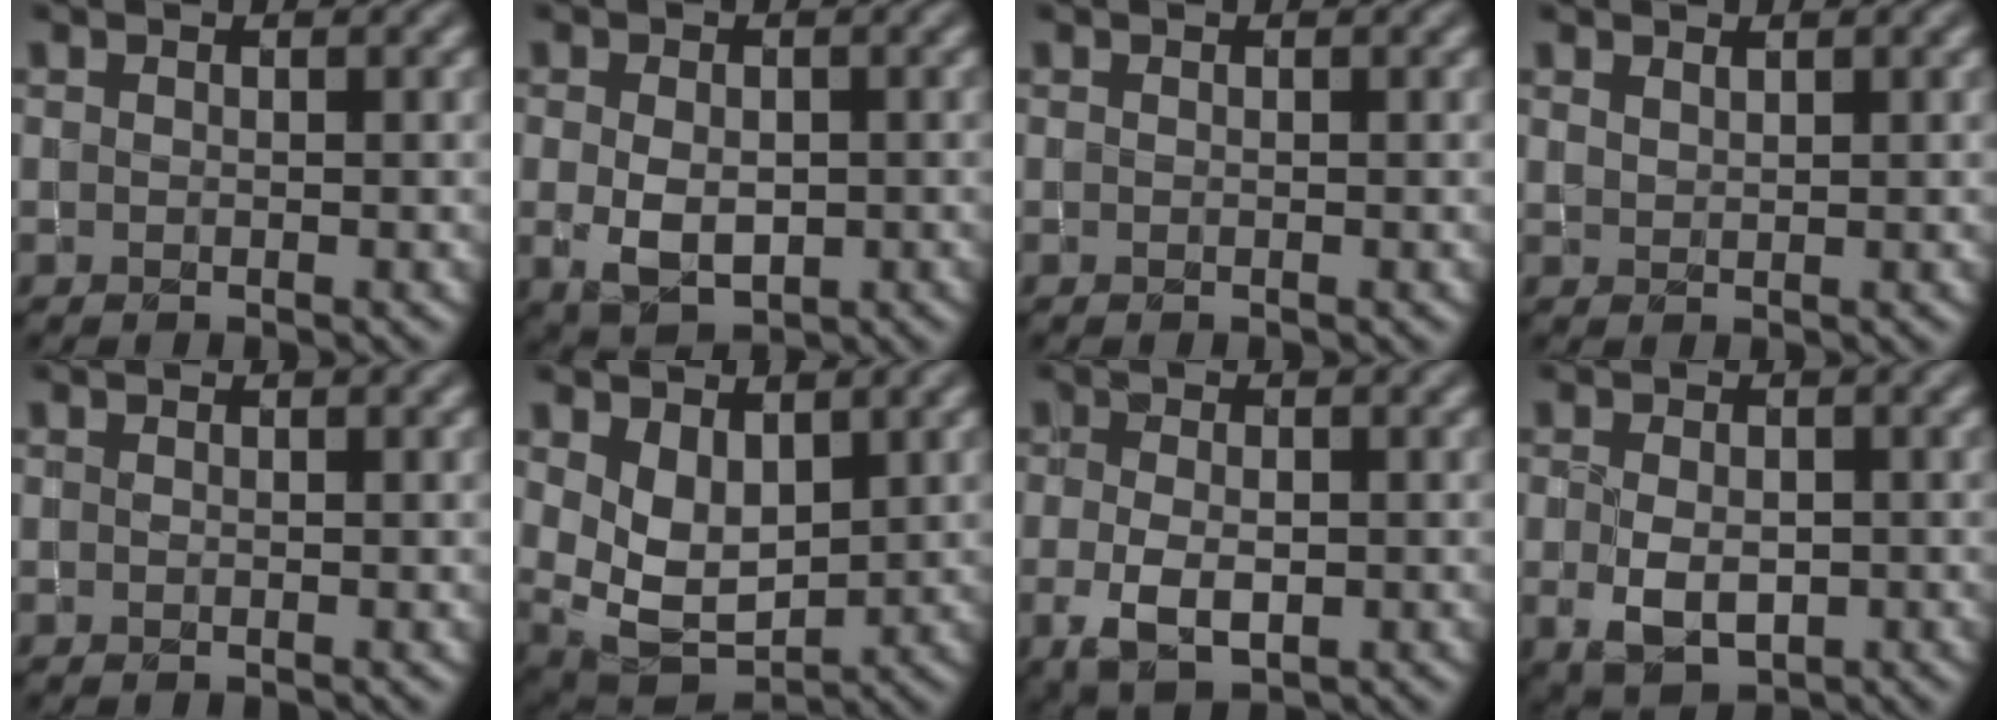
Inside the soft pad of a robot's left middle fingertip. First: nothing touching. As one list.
[{"total": 3.3, "force": [-0.3, 2.3, 2.3], "torque": [-0.045, -0.003, -0.001]}, {"total": 0.0}, {"total": 0.9, "force": [0.8, 0.1, -0.2], "torque": [0.002, 0.001, 0.018]}, {"total": 0.0}, {"total": 4.4, "force": [1.4, 3.0, 2.9], "torque": [-0.064, -0.010, 0.036]}, {"total": 3.2, "force": [-0.8, 1.9, 2.5], "torque": [-0.056, -0.006, -0.011]}, {"total": 3.4, "force": [-0.5, 2.4, 2.3], "torque": [-0.046, -0.007, -0.005]}]